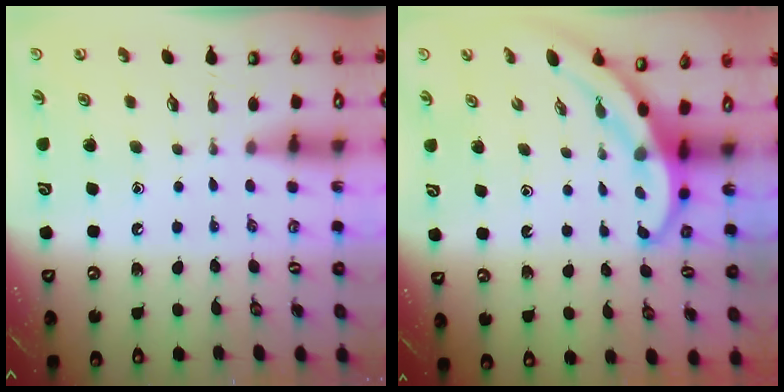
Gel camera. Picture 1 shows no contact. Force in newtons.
{"total": 3.8, "press": 3.8, "slide": 0.2}